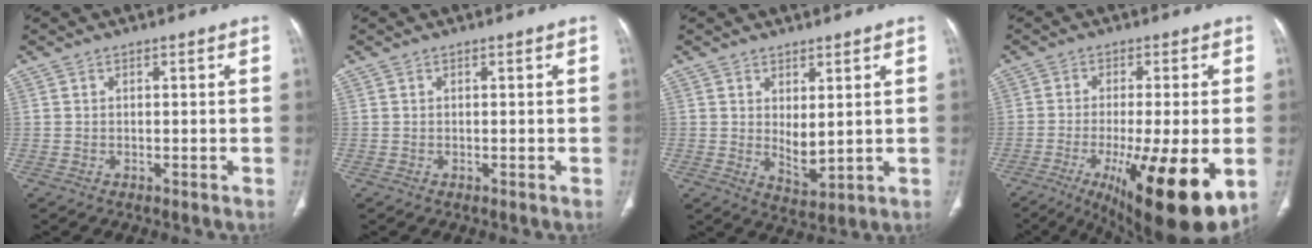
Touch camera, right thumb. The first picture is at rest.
{"total": 0.0}
{"total": 4.8, "force": [1.3, 2.2, 4.1], "torque": [-0.058, -0.023, 0.032]}
{"total": 19.8, "force": [-6.5, 4.6, 18.1], "torque": [-0.240, -0.028, -0.084]}